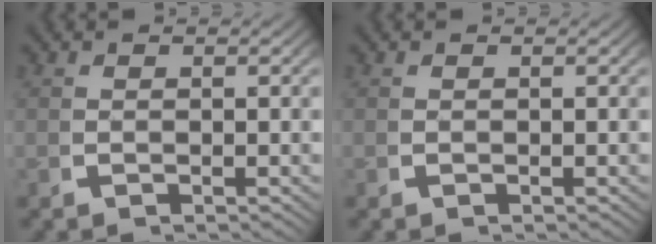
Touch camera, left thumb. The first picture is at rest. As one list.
[{"total": 0.0}]